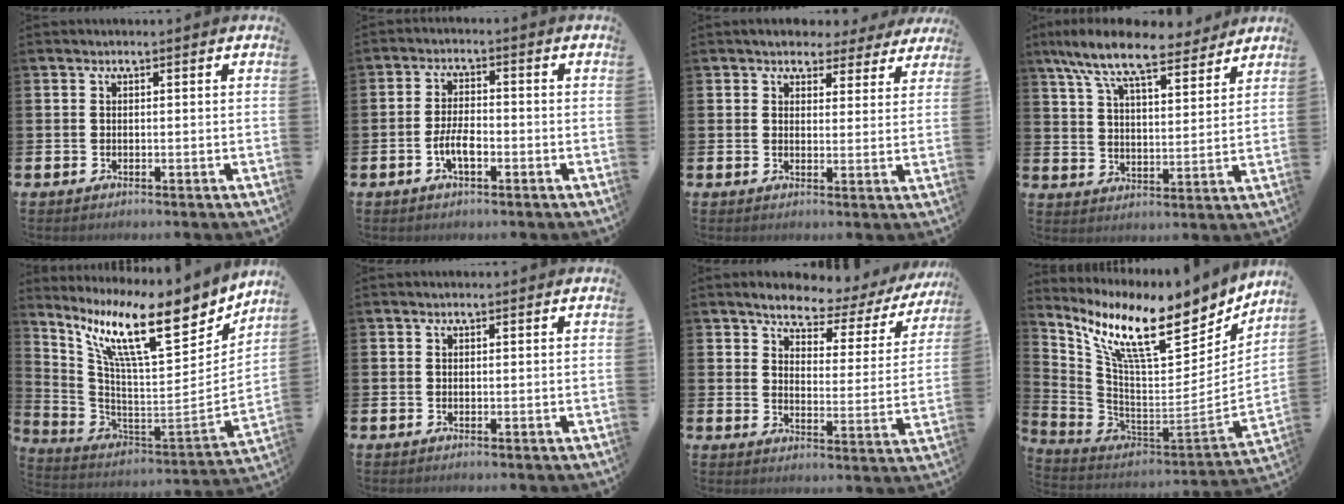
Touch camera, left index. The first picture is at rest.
{"total": 3.7, "force": [-1.3, 1.6, 3.1], "torque": [-0.059, 0.005, -0.027]}
{"total": 4.3, "force": [3.8, 1.9, 0.4], "torque": [-0.004, -0.026, 0.063]}
{"total": 10.4, "force": [8.9, 2.6, 4.7], "torque": [-0.110, -0.048, 0.153]}
{"total": 14.2, "force": [9.1, 3.6, 10.3], "torque": [-0.202, -0.051, 0.149]}
{"total": 0.0}
{"total": 4.9, "force": [4.4, 1.5, 1.5], "torque": [-0.048, -0.035, 0.064]}
{"total": 12.4, "force": [8.4, 3.9, 8.2], "torque": [-0.172, -0.060, 0.142]}